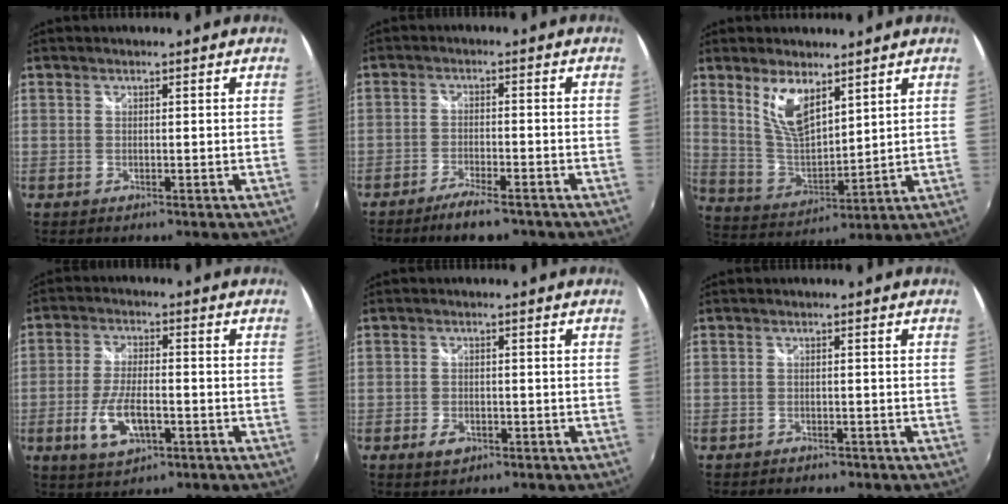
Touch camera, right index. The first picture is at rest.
{"total": 6.6, "force": [-5.2, 1.6, 3.7], "torque": [-0.088, -0.007, -0.090]}
{"total": 9.8, "force": [5.8, 4.0, 6.8], "torque": [-0.127, -0.004, 0.121]}
{"total": 8.7, "force": [-3.1, 3.6, 7.3], "torque": [-0.153, -0.008, -0.054]}
{"total": 3.1, "force": [-1.7, 2.0, 1.6], "torque": [-0.035, -0.004, -0.029]}
{"total": 2.3, "force": [-1.9, 1.0, 0.6], "torque": [-0.017, -0.009, -0.030]}